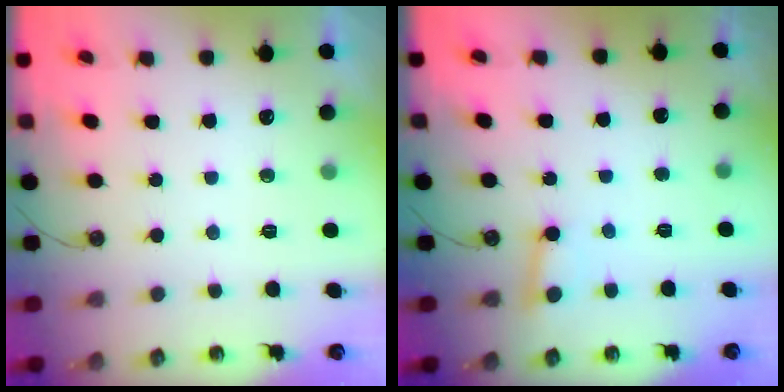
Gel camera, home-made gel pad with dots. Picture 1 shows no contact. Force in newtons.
{"total": 2.8, "press": 2.7, "slide": 0.6}